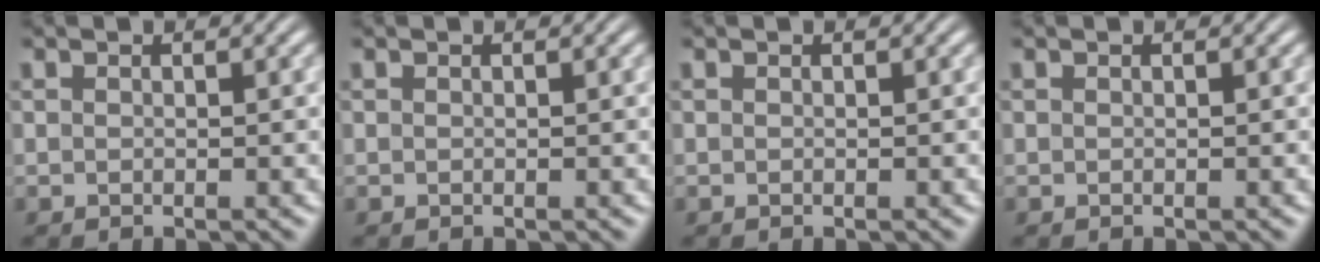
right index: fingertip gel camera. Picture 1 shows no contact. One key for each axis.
{"total": 0.0}
{"total": 0.0}
{"total": 0.0}